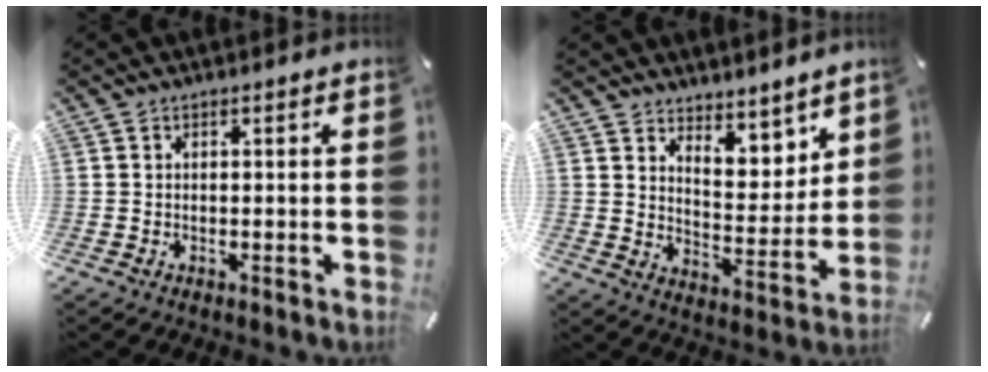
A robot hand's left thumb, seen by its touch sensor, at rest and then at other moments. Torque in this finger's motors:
{"motor_torque": [0.65, -0.44, 0.17, -0.06, 0.03]}